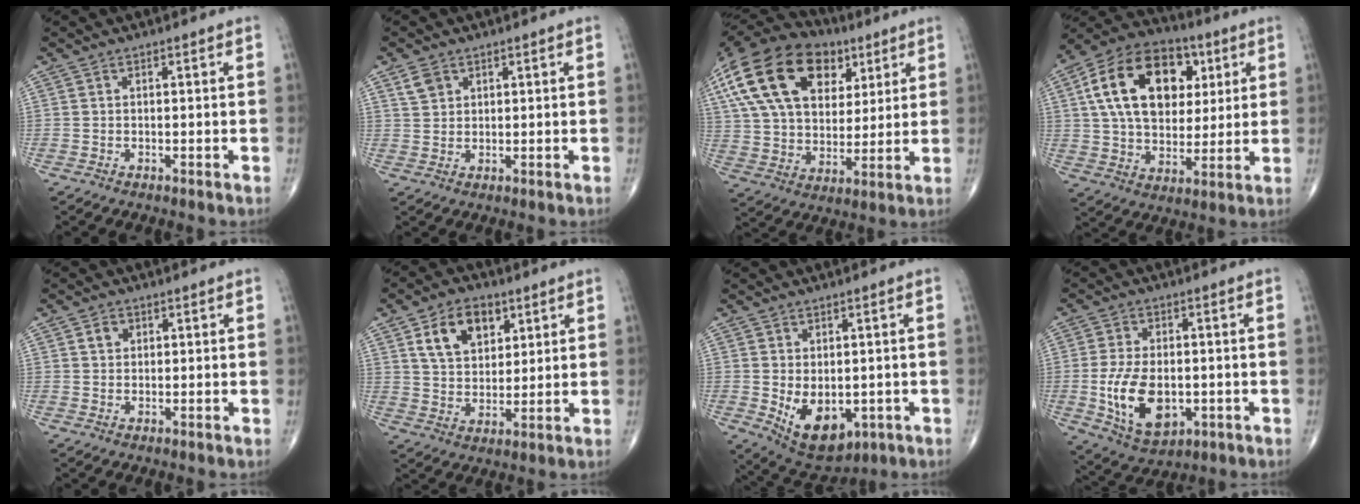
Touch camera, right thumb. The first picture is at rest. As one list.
[{"total": 3.3, "force": [1.9, 2.4, 1.3], "torque": [-0.014, -0.005, 0.039]}, {"total": 27.1, "force": [11.0, 17.1, 18.0], "torque": [-0.339, 0.018, 0.193]}, {"total": 21.8, "force": [6.2, 14.5, 15.0], "torque": [-0.238, 0.002, 0.100]}, {"total": 2.2, "force": [0.8, 1.7, 1.0], "torque": [-0.003, -0.001, 0.012]}, {"total": 10.9, "force": [4.9, 7.2, 6.6], "torque": [-0.076, -0.017, 0.089]}, {"total": 10.2, "force": [-2.0, 6.3, 7.7], "torque": [-0.096, -0.011, -0.008]}, {"total": 12.7, "force": [-2.2, 7.5, 10.0], "torque": [-0.166, -0.007, -0.025]}]